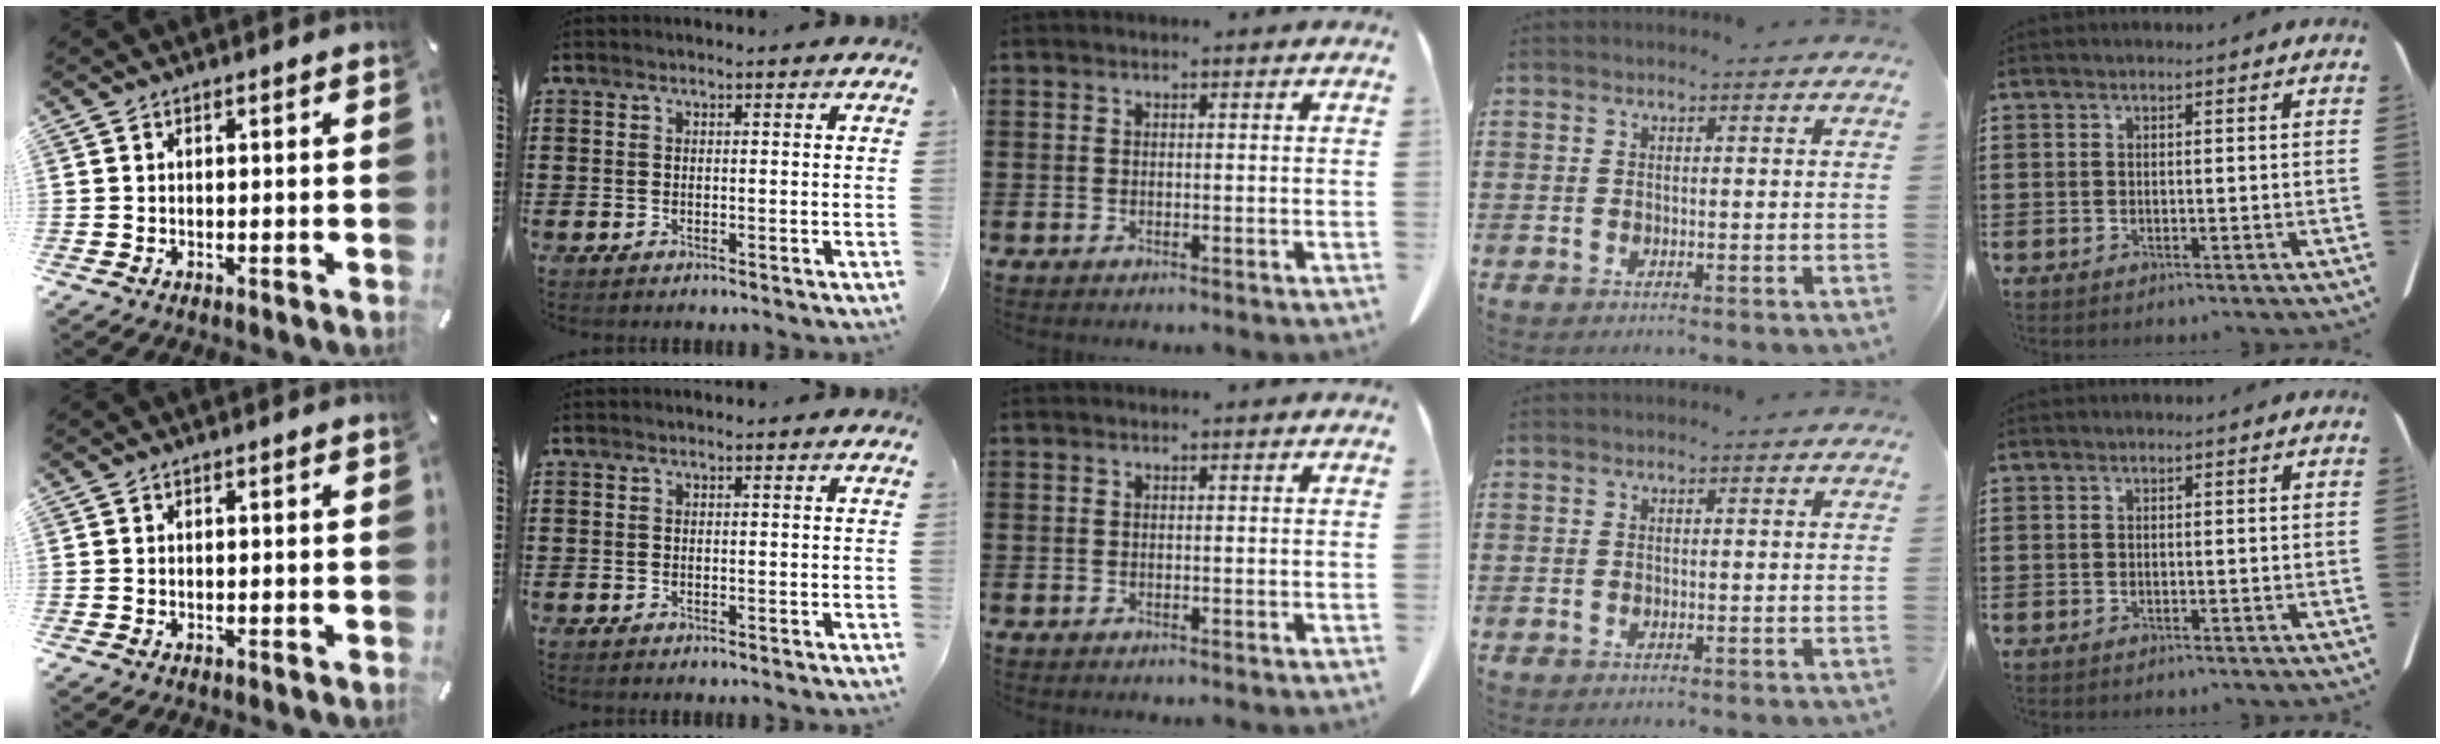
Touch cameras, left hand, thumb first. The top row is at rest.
{}